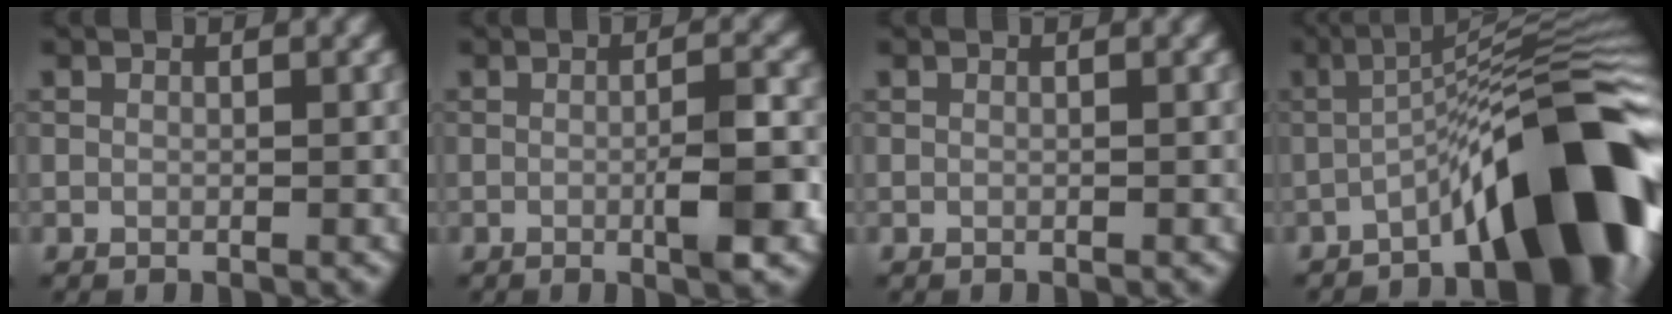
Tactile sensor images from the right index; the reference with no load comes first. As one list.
[{"total": 4.2, "force": [-0.9, 0.5, 4.1], "torque": [-0.062, 0.001, -0.015]}, {"total": 0.0}, {"total": 12.9, "force": [-6.1, 2.7, 11.0], "torque": [-0.149, 0.019, -0.096]}]